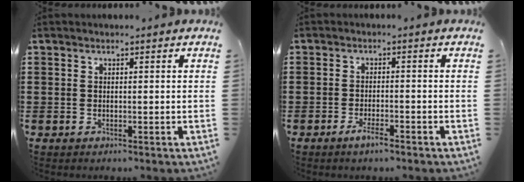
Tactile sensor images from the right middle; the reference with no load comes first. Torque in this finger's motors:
{"motor_torque": [0.83, -0.19, 0.04, 0.05]}